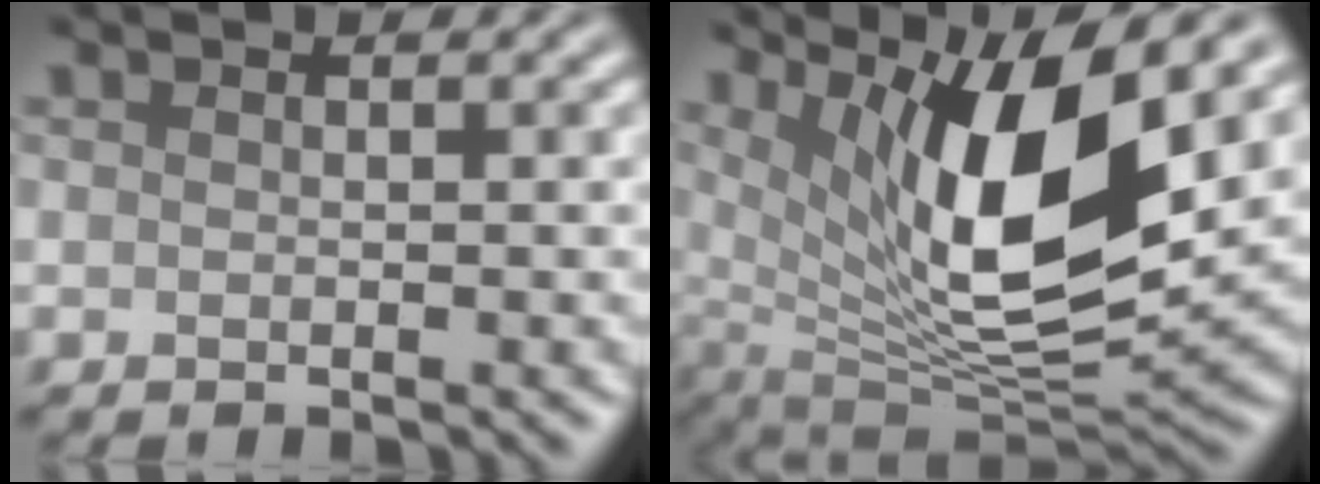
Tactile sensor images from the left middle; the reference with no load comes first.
{"total": 11.9, "force": [4.6, 3.3, 10.5], "torque": [-0.180, -0.013, 0.092]}